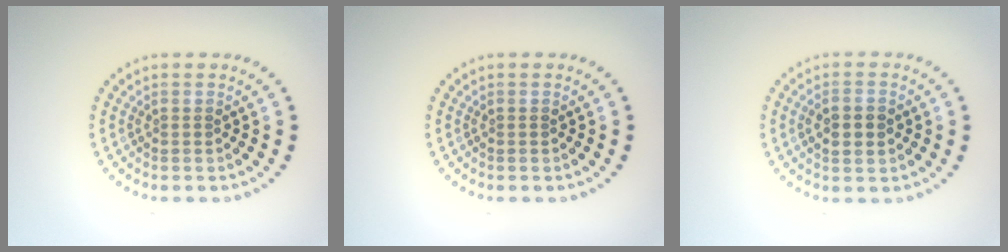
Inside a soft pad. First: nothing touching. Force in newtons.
{"total": 0.0}
{"total": 2.4, "press": 2.4, "slide": 0.2}